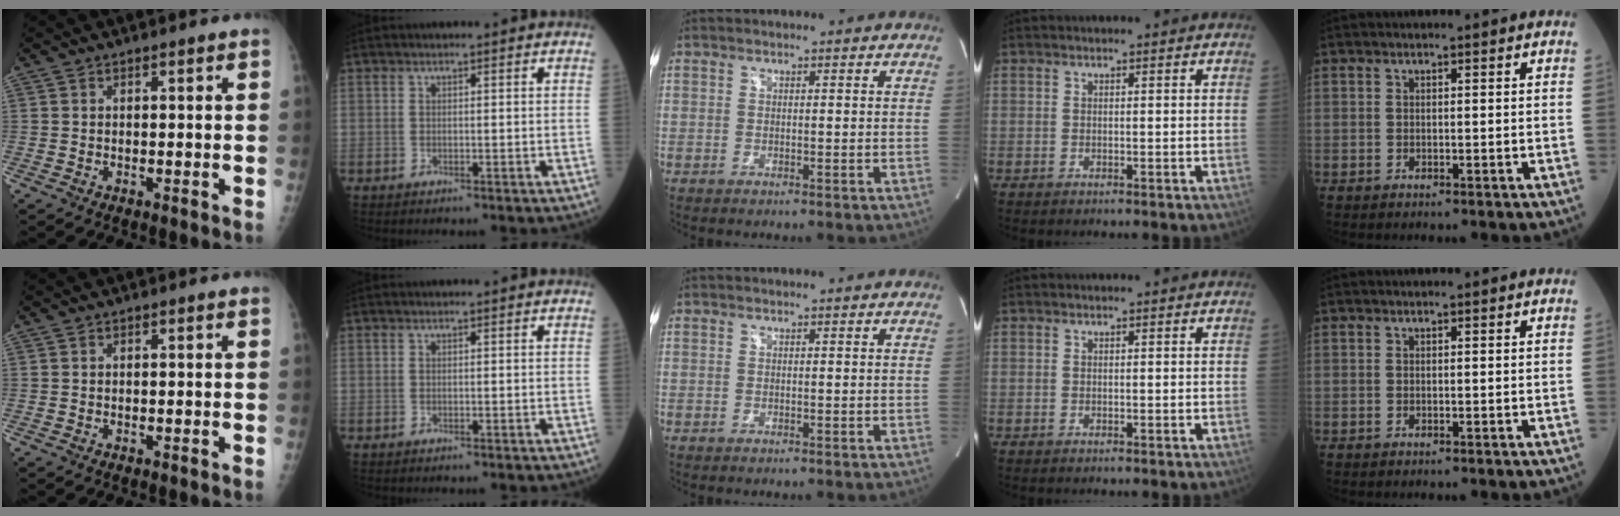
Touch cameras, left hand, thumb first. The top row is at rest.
{}